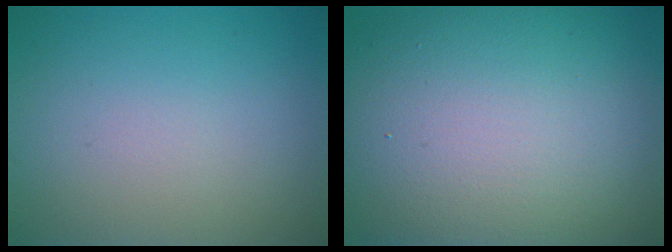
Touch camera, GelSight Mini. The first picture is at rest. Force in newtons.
{"total": 16.6, "press": 16.6, "slide": 0.9}